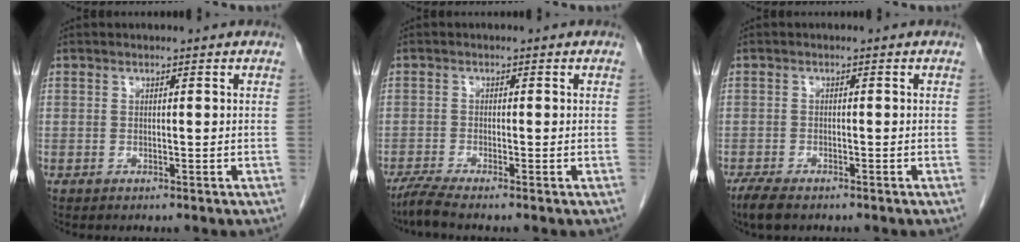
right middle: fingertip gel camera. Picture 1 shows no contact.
{"total": 2.7, "force": [-2.2, -0.5, 1.5], "torque": [-0.040, -0.008, -0.048]}
{"total": 3.5, "force": [-2.6, 1.0, 2.1], "torque": [-0.048, -0.010, -0.041]}